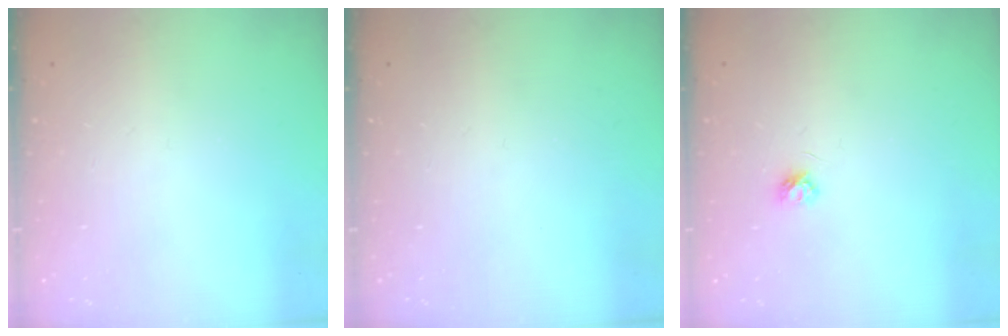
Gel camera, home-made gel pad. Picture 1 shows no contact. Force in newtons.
{"total": 0.0}
{"total": 3.3, "press": 3.3, "slide": 0.3}